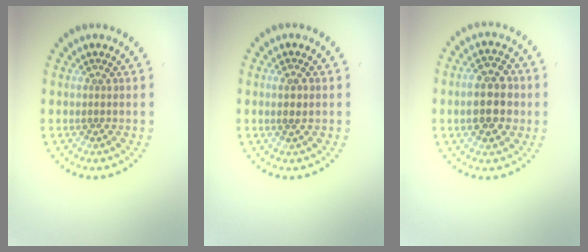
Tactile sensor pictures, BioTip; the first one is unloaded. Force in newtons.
{"total": 0.9, "press": 0.8, "slide": 0.3}
{"total": 5.3, "press": 5.2, "slide": 0.4}